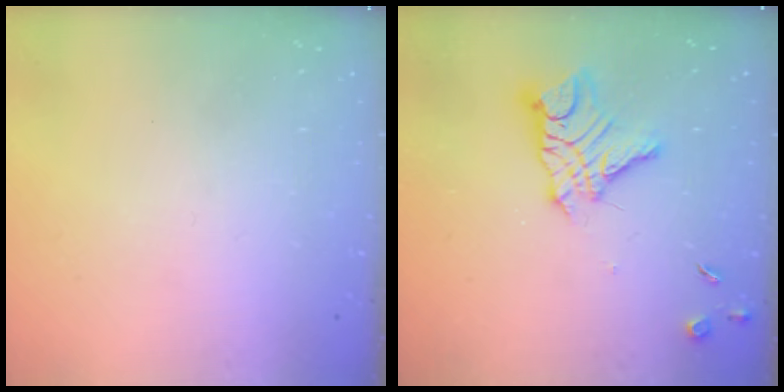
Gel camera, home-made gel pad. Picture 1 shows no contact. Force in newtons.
{"total": 13.3, "press": 13.3, "slide": 1.2}